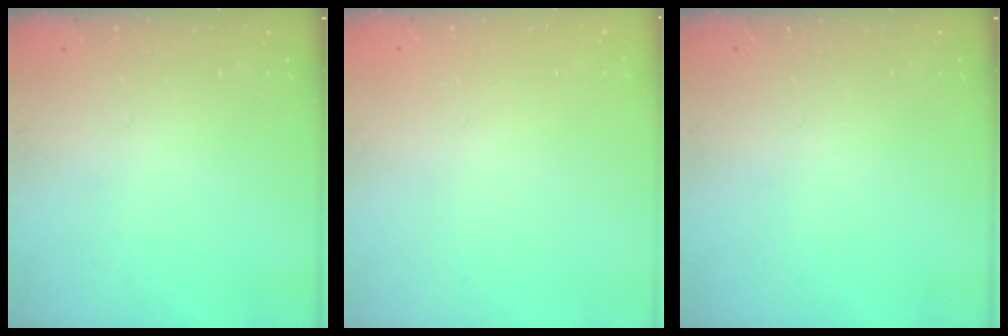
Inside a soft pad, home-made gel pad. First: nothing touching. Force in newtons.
{"total": 0.0}
{"total": 0.0}